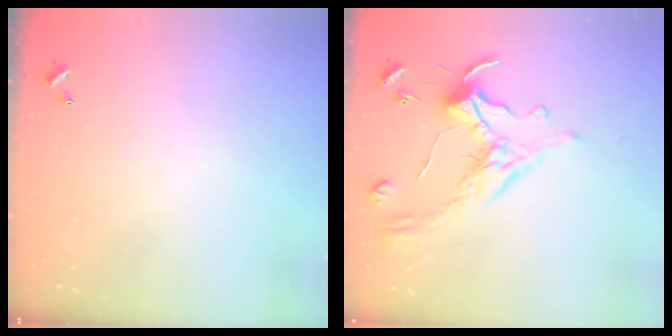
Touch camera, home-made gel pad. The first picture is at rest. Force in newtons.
{"total": 1.4, "press": 1.2, "slide": 0.7}